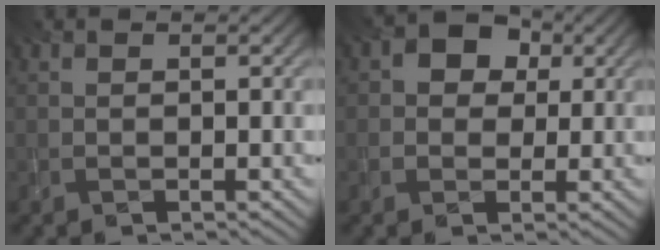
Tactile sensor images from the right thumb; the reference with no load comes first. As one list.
[{"total": 5.4, "force": [1.4, 4.5, 2.7], "torque": [-0.054, 0.020, -0.001]}]